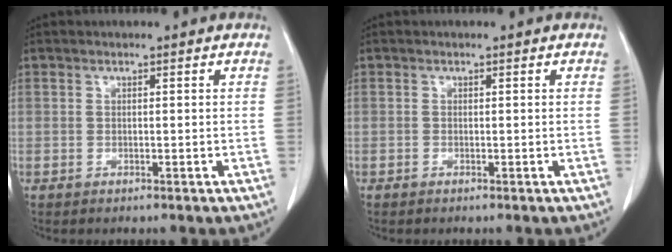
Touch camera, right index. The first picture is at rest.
{"total": 0.0}